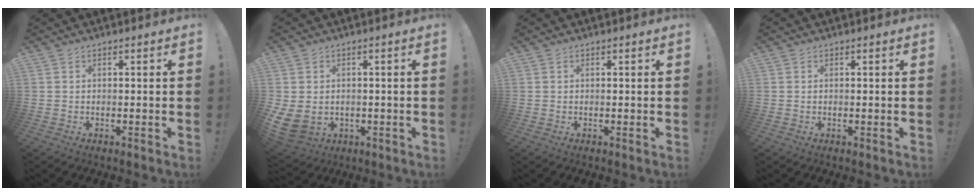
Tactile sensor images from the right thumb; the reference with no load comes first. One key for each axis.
{"total": 5.4, "fx": 1.1, "fy": 4.3, "fz": 3.0, "tx": -0.061, "ty": -0.016, "tz": 0.024}
{"total": 0.6, "fx": 0.3, "fy": 0.5, "fz": -0.1, "tx": 0.010, "ty": -0.001, "tz": 0.004}
{"total": 0.0}